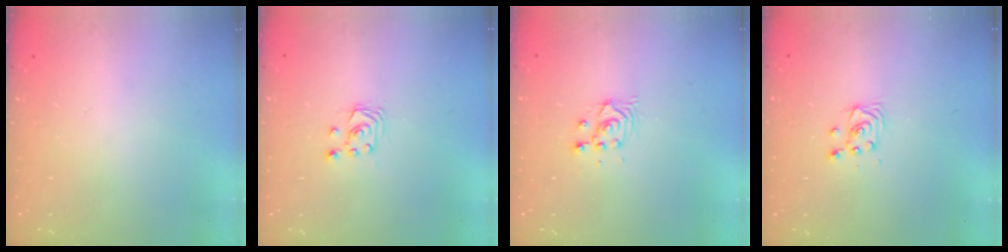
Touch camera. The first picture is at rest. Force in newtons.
{"total": 2.9, "press": 2.8, "slide": 0.3}
{"total": 2.9, "press": 2.9, "slide": 0.1}
{"total": 3.5, "press": 3.5, "slide": 0.4}